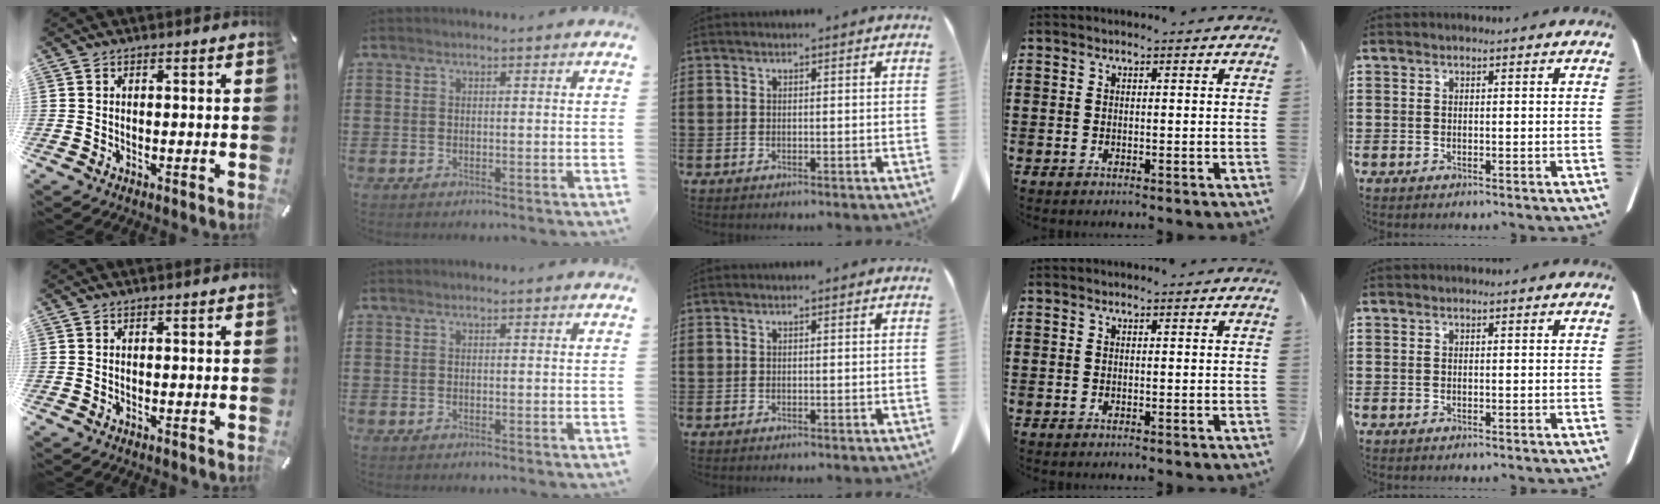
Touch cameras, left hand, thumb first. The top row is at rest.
{}